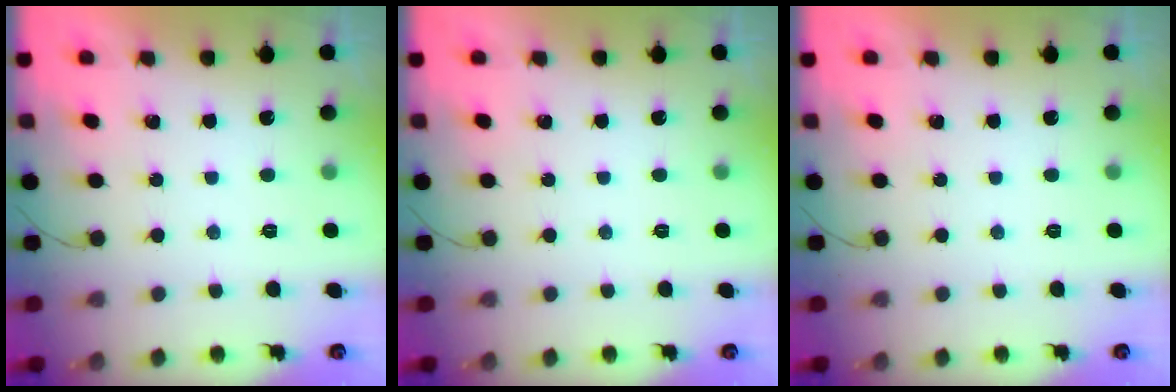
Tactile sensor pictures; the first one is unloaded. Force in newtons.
{"total": 0.0}
{"total": 0.0}